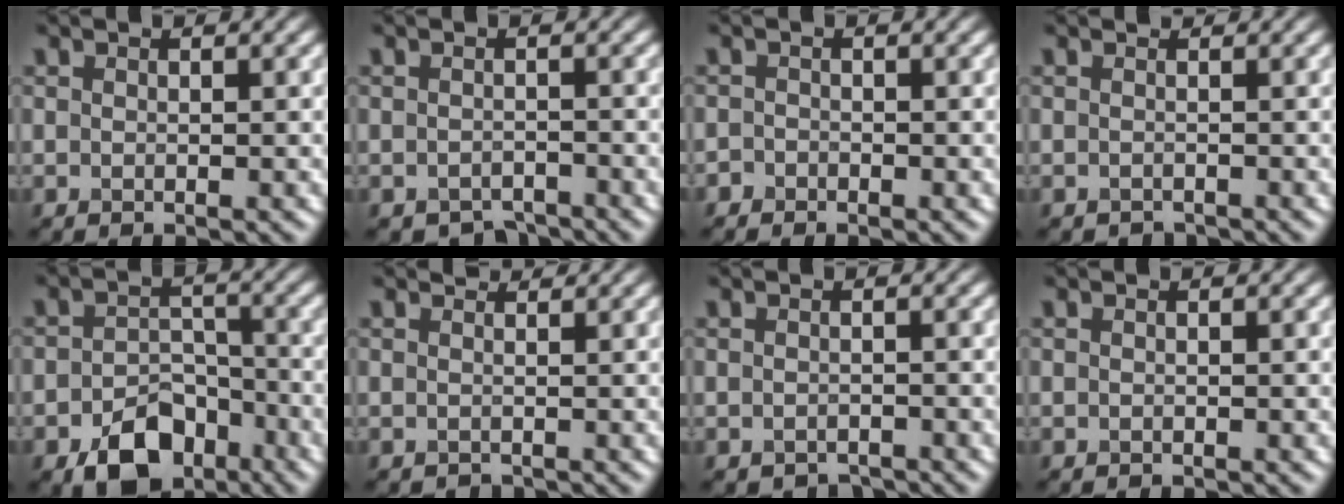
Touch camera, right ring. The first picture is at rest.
{"total": 2.2, "force": [-2.1, 0.8, 0.2], "torque": [0.003, -0.005, -0.033]}
{"total": 1.0, "force": [-0.8, 0.3, -0.4], "torque": [0.007, -0.002, -0.016]}
{"total": 0.9, "force": [-0.7, 0.5, -0.4], "torque": [0.012, -0.009, -0.018]}
{"total": 6.9, "force": [-4.2, 4.2, 3.4], "torque": [-0.050, -0.008, -0.070]}
{"total": 1.0, "force": [0.8, 0.5, 0.1], "torque": [-0.005, -0.004, 0.013]}
{"total": 1.6, "force": [-1.5, 0.4, 0.0], "torque": [0.002, -0.007, -0.024]}
{"total": 0.0}